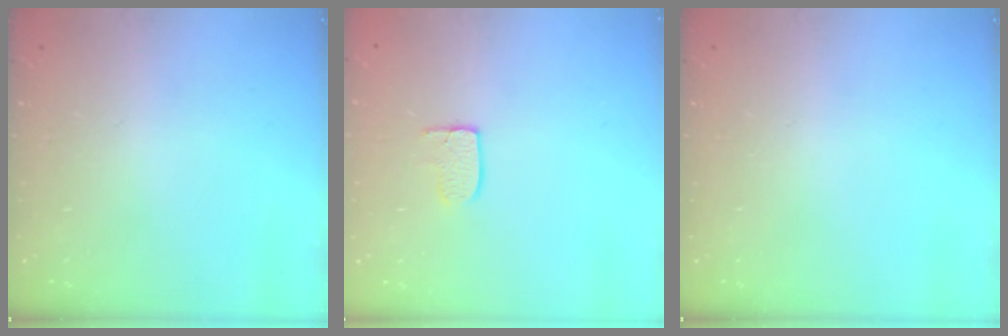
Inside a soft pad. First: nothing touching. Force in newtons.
{"total": 5.9, "press": 5.9, "slide": 0.4}
{"total": 0.0}